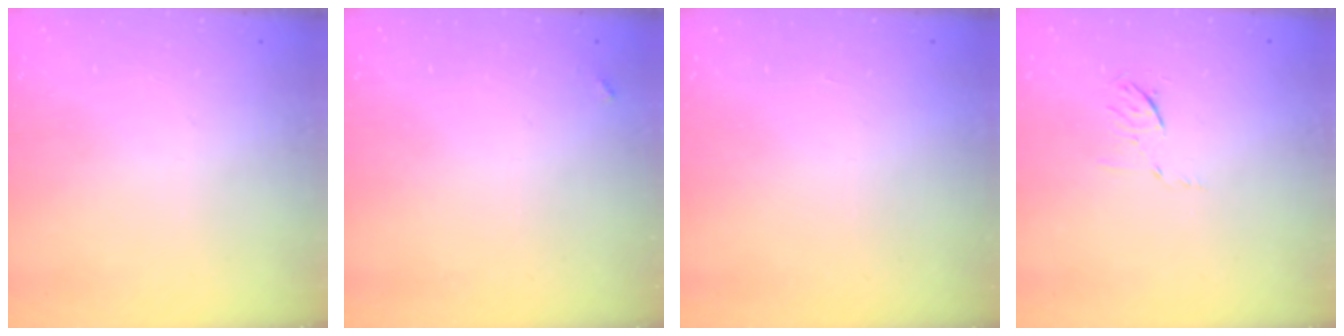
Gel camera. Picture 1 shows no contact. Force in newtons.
{"total": 3.6, "press": 3.6, "slide": 0.2}
{"total": 1.5, "press": 1.5, "slide": 0.1}
{"total": 4.2, "press": 3.9, "slide": 1.6}